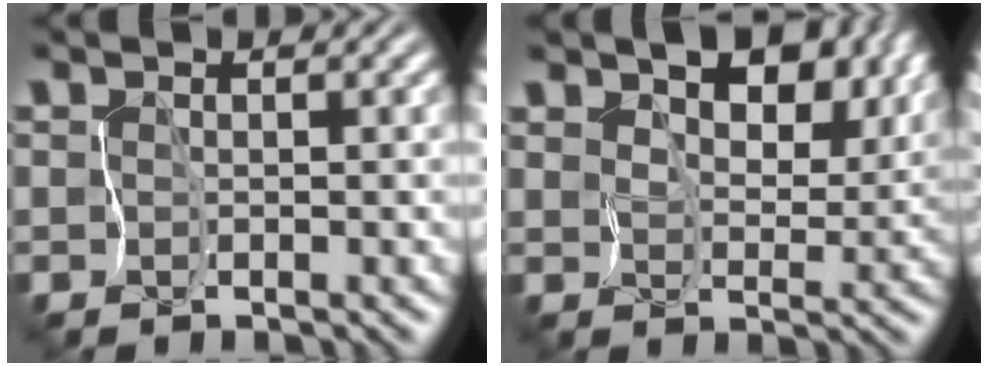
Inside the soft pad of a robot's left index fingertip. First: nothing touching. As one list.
[{"total": 7.3, "force": [4.4, 3.7, 4.5], "torque": [-0.086, -0.002, 0.070]}]